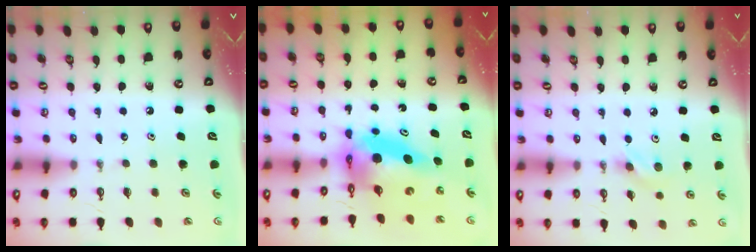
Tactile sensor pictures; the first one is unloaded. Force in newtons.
{"total": 9.3, "press": 9.3, "slide": 0.9}
{"total": 7.9, "press": 5.9, "slide": 5.3}